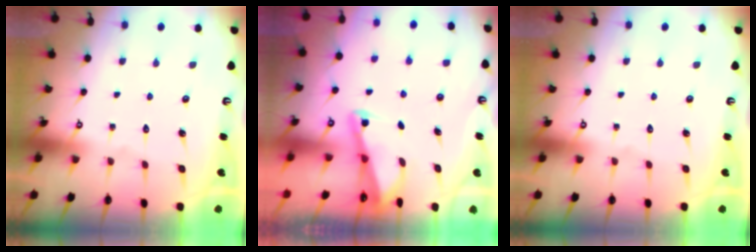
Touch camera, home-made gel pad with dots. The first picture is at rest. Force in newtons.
{"total": 1.9, "press": 1.9, "slide": 0.4}
{"total": 0.0}